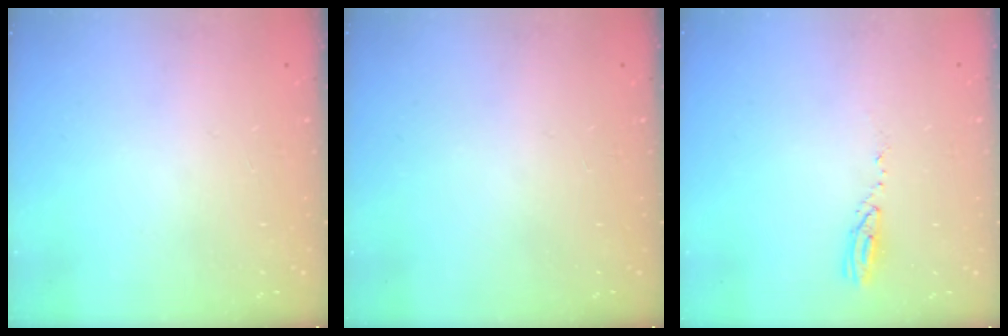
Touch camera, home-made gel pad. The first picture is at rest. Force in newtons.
{"total": 0.0}
{"total": 3.7, "press": 3.7, "slide": 0.2}